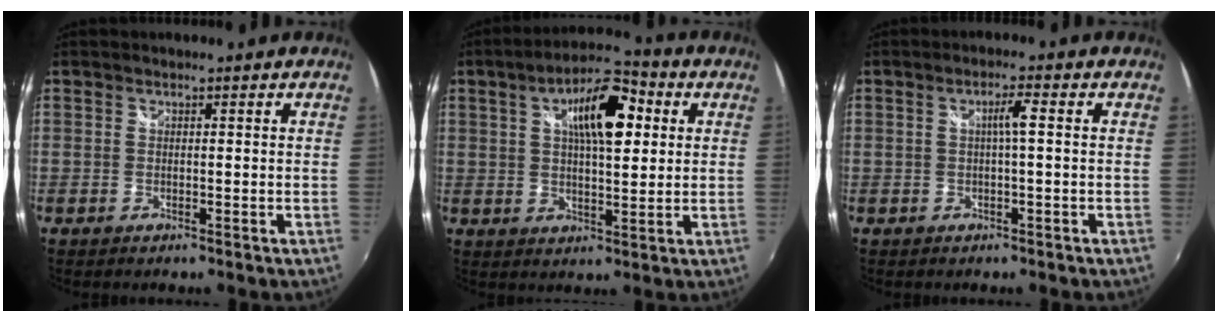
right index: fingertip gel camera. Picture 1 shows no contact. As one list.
[{"total": 12.4, "force": [3.7, 4.7, 10.9], "torque": [-0.173, 0.027, 0.056]}, {"total": 2.6, "force": [0.1, -0.1, 2.6], "torque": [-0.048, 0.005, 0.002]}]